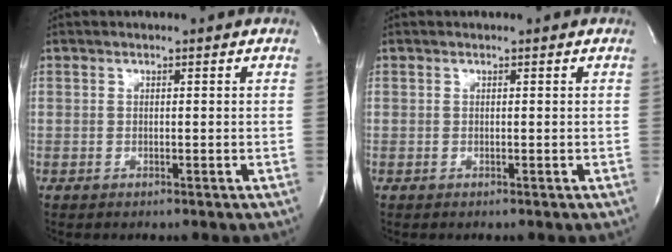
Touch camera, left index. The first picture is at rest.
{"total": 0.0}